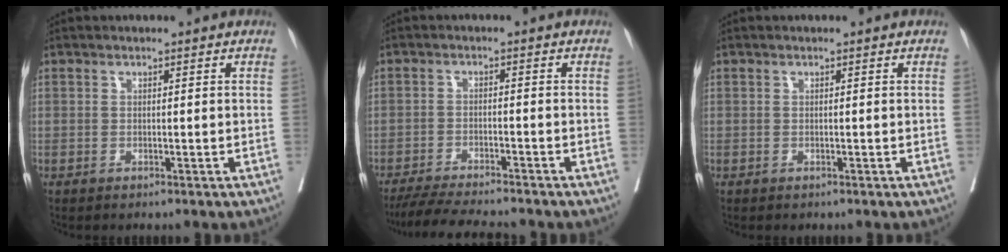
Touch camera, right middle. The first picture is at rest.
{"total": 9.4, "force": [-8.5, 0.4, 4.1], "torque": [-0.058, -0.017, -0.135]}
{"total": 0.0}